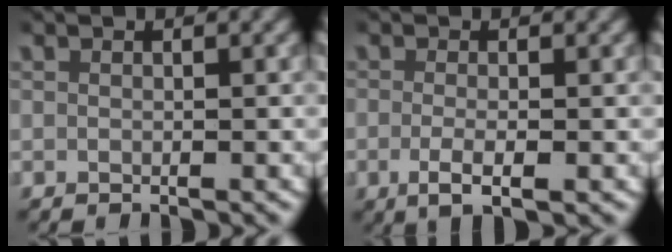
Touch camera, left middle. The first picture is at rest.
{"total": 2.6, "force": [-1.0, 0.7, 2.3], "torque": [-0.052, -0.011, -0.013]}